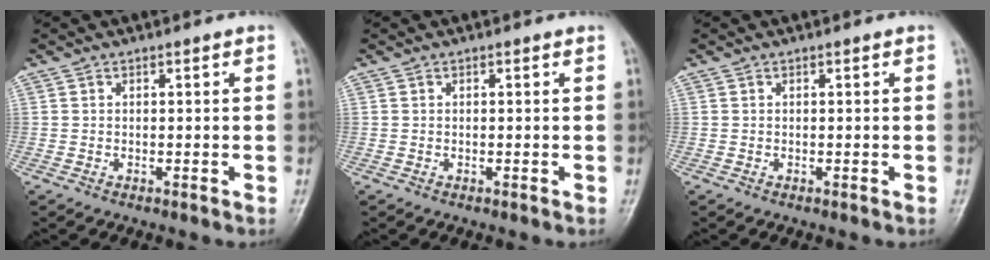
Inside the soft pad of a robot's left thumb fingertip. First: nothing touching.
{"total": 0.0}
{"total": 0.0}